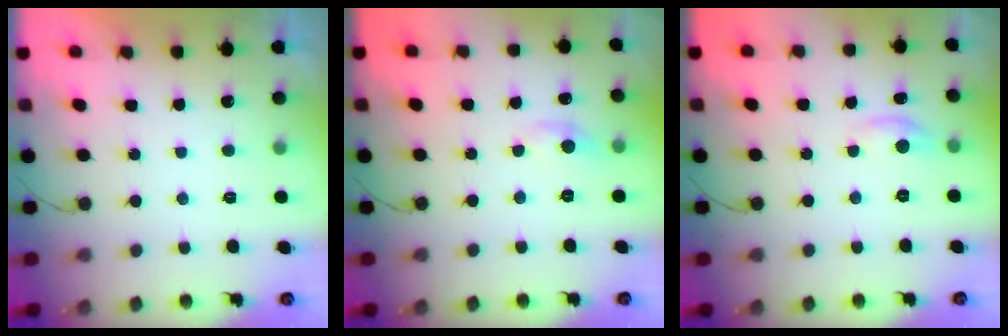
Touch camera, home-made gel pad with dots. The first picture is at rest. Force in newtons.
{"total": 3.0, "press": 3.0, "slide": 0.4}
{"total": 4.2, "press": 4.2, "slide": 0.1}